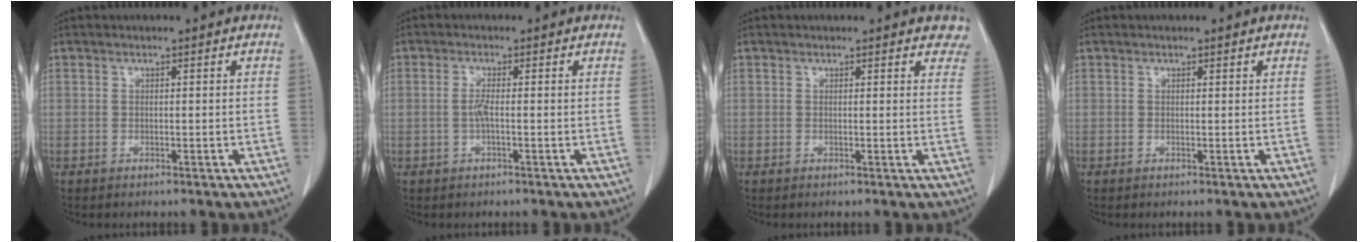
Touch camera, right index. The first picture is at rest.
{"total": 1.8, "force": [-0.3, 0.1, 1.8], "torque": [-0.040, 0.001, -0.006]}
{"total": 4.7, "force": [4.2, 1.5, 1.4], "torque": [0.004, -0.010, 0.023]}
{"total": 0.0}